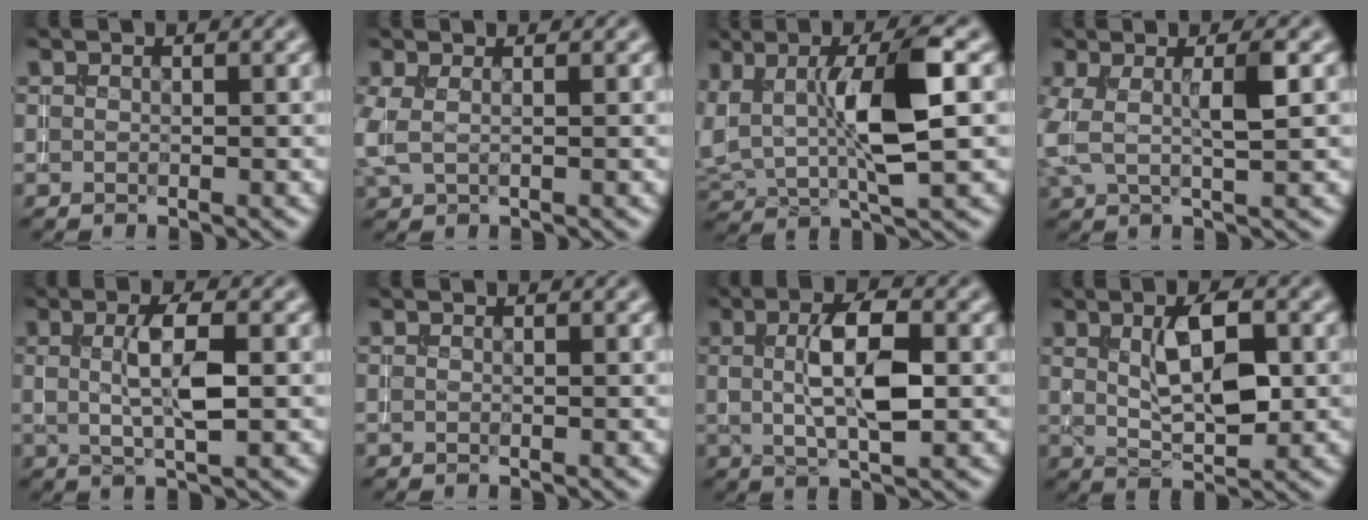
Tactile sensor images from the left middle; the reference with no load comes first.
{"total": 1.5, "force": [0.2, 0.7, 1.3], "torque": [-0.040, 0.004, 0.000]}
{"total": 8.9, "force": [1.8, 2.9, 8.1], "torque": [-0.145, 0.011, 0.028]}
{"total": 3.5, "force": [0.5, 0.8, 3.4], "torque": [-0.076, 0.009, 0.005]}
{"total": 4.0, "force": [0.5, 0.8, 3.9], "torque": [-0.072, 0.006, 0.009]}
{"total": 0.0}
{"total": 5.8, "force": [0.8, 1.8, 5.5], "torque": [-0.095, 0.010, 0.011]}
{"total": 5.2, "force": [1.2, 2.0, 4.7], "torque": [-0.084, 0.005, 0.023]}